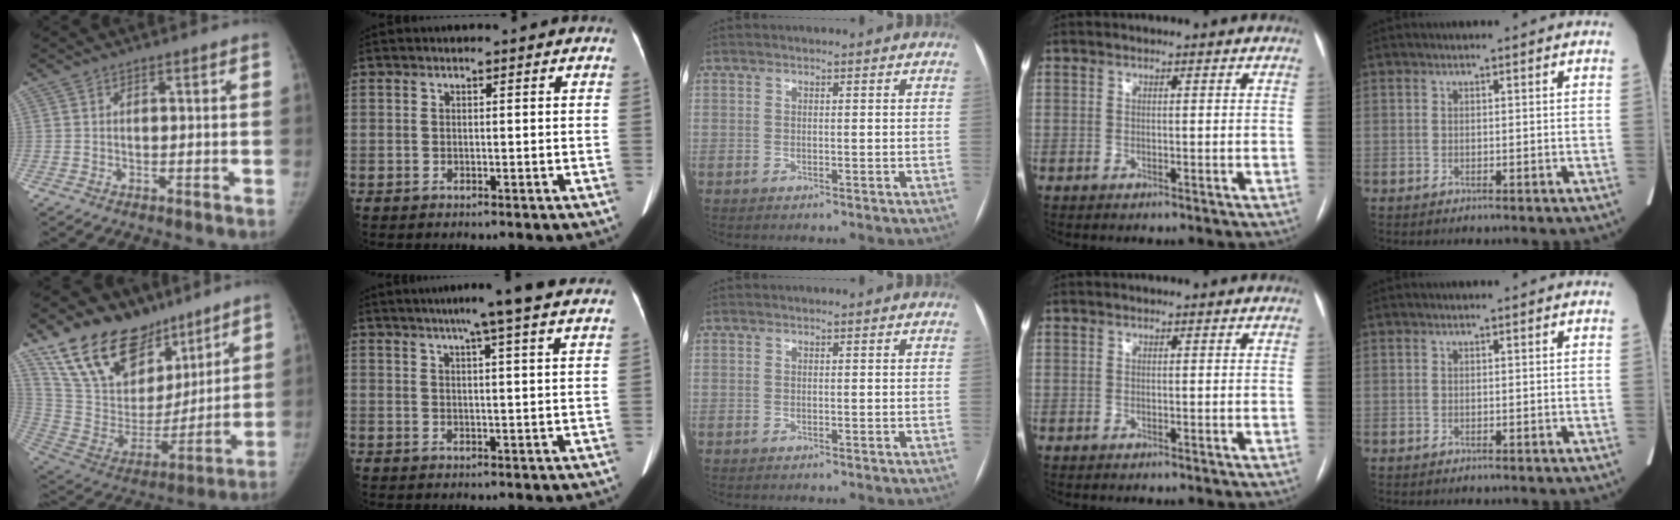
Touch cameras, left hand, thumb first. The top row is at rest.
{"thumb": {"total": 24.5, "force": [17.3, 13.6, 10.7], "torque": [-0.150, -0.070, 0.311]}, "index": {"total": 10.2, "force": [7.8, -1.2, 6.4], "torque": [-0.097, 0.018, 0.087]}}